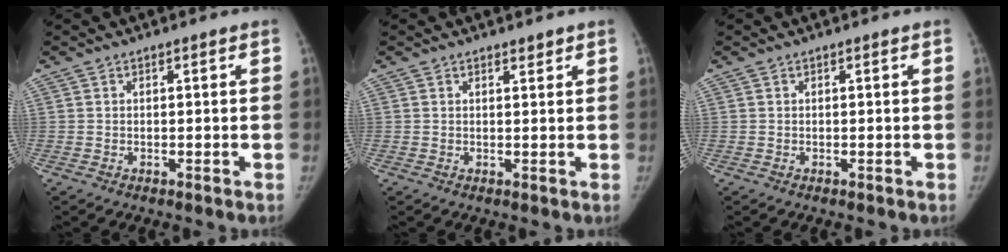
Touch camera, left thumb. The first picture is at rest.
{"total": 1.0, "force": [0.9, 0.4, 0.3], "torque": [0.000, -0.007, 0.011]}
{"total": 0.0}